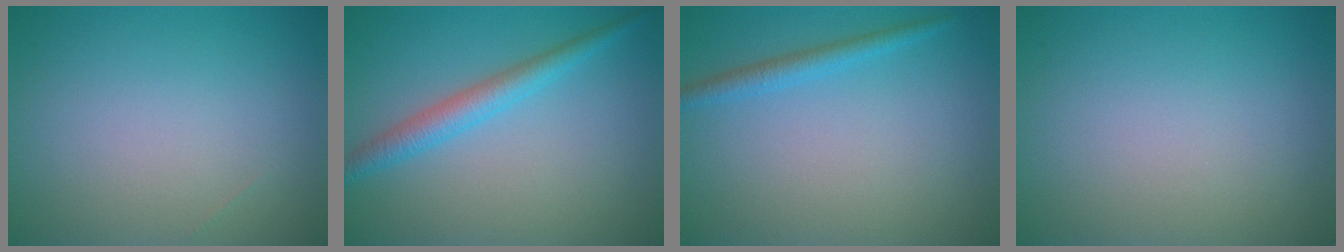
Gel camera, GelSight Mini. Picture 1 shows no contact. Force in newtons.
{"total": 2.9, "press": 2.9, "slide": 0.2}
{"total": 1.8, "press": 1.8, "slide": 0.2}
{"total": 0.0}